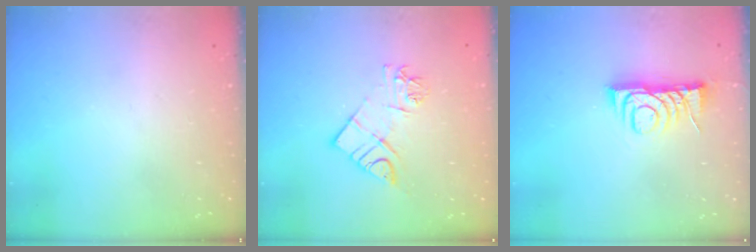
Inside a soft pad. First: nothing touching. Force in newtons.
{"total": 9.8, "press": 9.7, "slide": 0.8}
{"total": 7.8, "press": 7.8, "slide": 0.4}